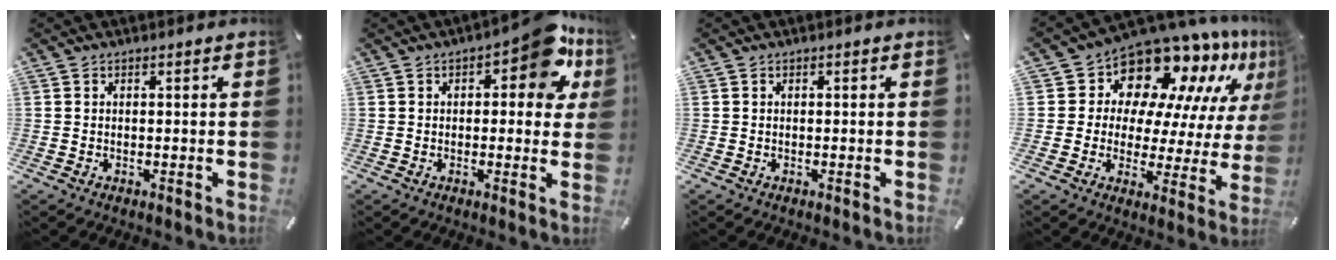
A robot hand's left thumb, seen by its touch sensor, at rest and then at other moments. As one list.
[{"total": 12.2, "force": [5.1, 5.8, 9.5], "torque": [-0.105, -0.028, 0.081]}, {"total": 0.0}, {"total": 12.7, "force": [10.9, 6.0, 2.3], "torque": [-0.044, -0.126, 0.182]}]